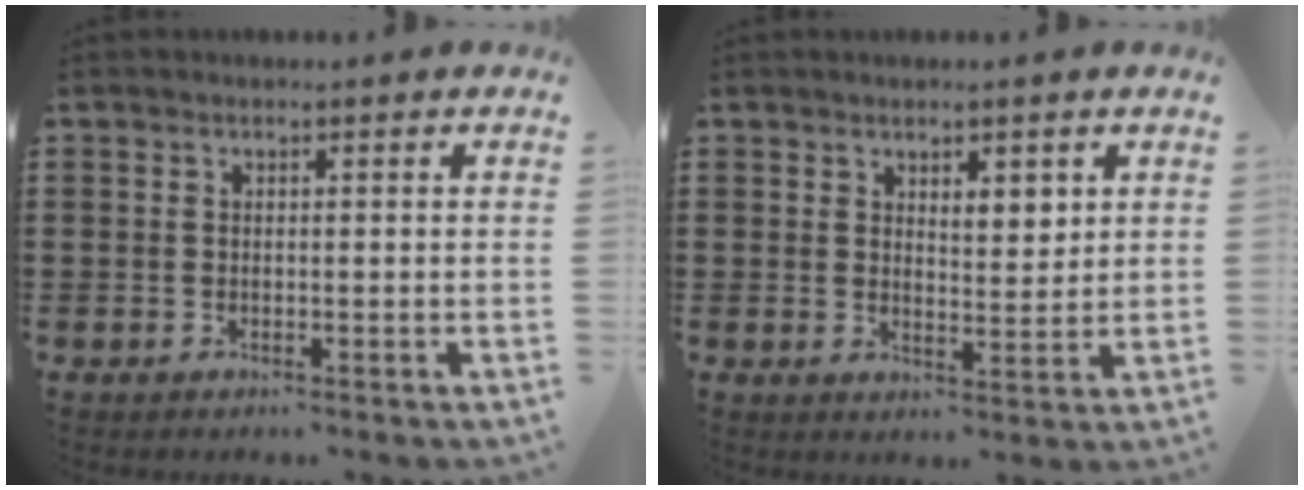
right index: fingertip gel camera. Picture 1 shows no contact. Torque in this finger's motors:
{"motor_torque": [0.06, -0.05, 0.24, 0.04]}